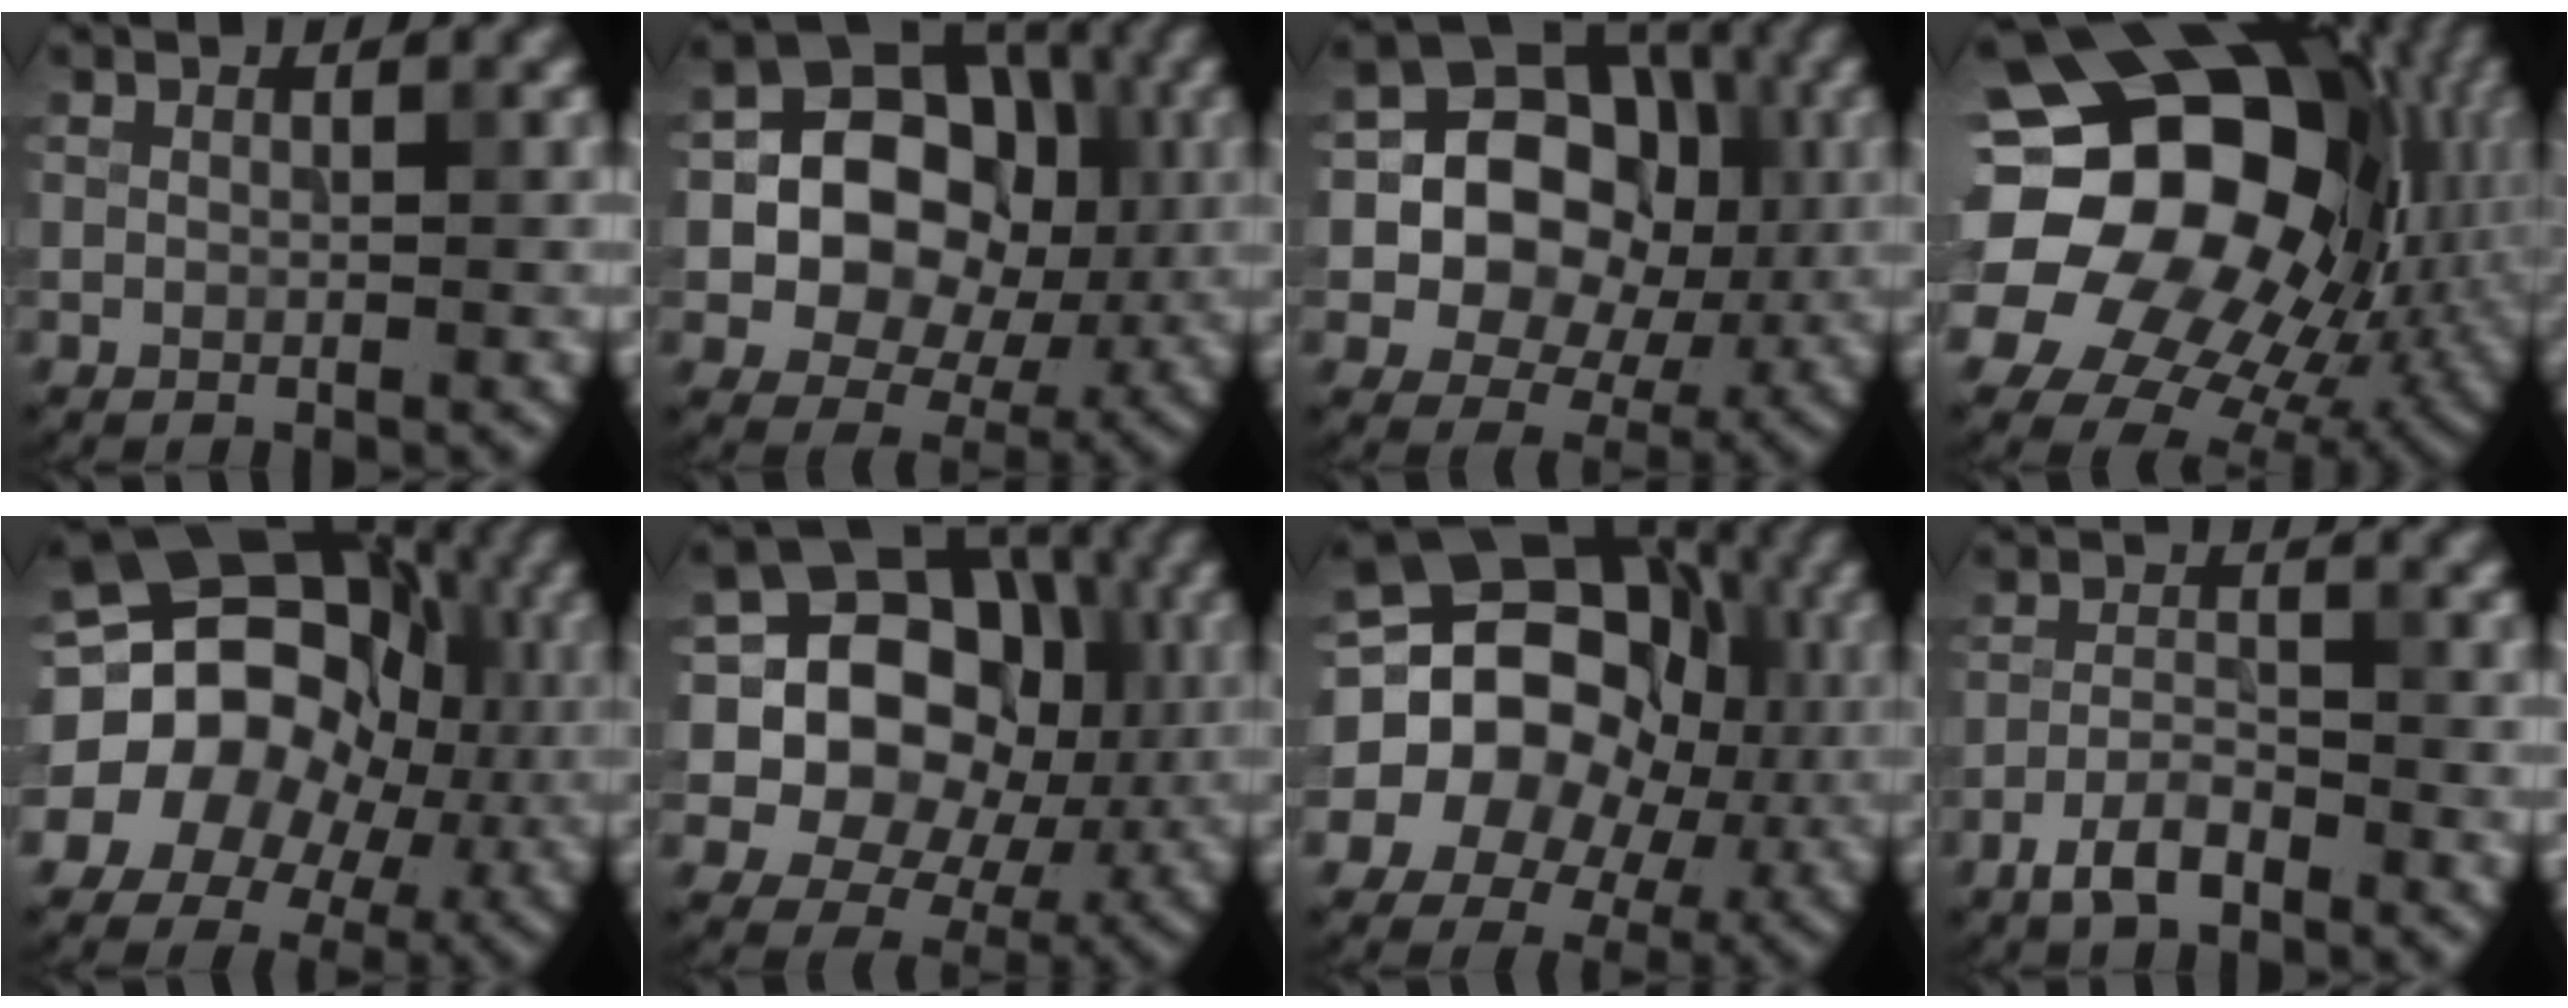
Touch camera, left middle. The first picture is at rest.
{"total": 10.3, "force": [0.2, 8.5, 5.9], "torque": [-0.070, 0.004, -0.012]}
{"total": 11.4, "force": [0.4, 9.8, 5.9], "torque": [-0.076, 0.011, -0.014]}
{"total": 21.9, "force": [4.6, 16.8, 13.3], "torque": [-0.241, 0.026, 0.076]}
{"total": 16.2, "force": [-0.6, 13.8, 8.5], "torque": [-0.142, 0.003, -0.035]}
{"total": 14.4, "force": [1.6, 12.4, 7.1], "torque": [-0.143, 0.037, 0.011]}
{"total": 13.6, "force": [-0.4, 11.4, 7.3], "torque": [-0.118, 0.004, -0.033]}
{"total": 3.1, "force": [-2.1, 1.0, 2.0], "torque": [-0.041, 0.005, -0.048]}